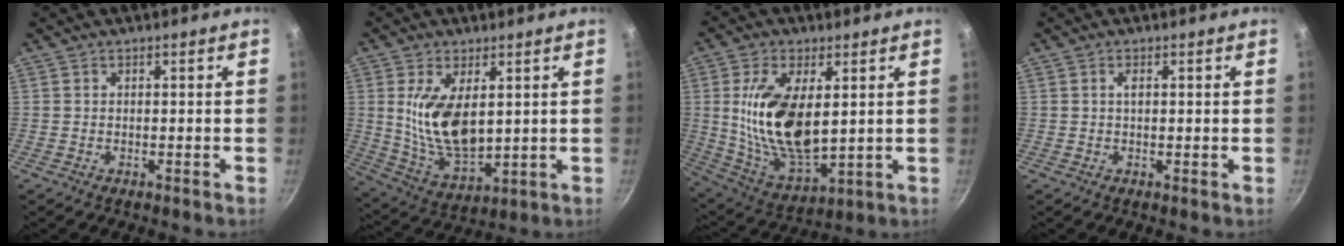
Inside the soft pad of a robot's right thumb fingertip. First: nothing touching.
{"total": 13.5, "force": [2.7, 7.0, 11.2], "torque": [-0.198, -0.028, 0.065]}
{"total": 17.7, "force": [3.0, 8.8, 15.0], "torque": [-0.273, -0.023, 0.068]}
{"total": 0.7, "force": [0.3, -0.4, 0.4], "torque": [-0.008, -0.003, 0.005]}